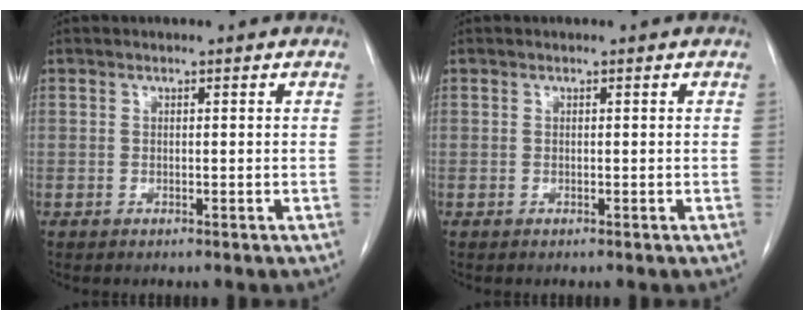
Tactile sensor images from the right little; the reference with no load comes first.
{"total": 0.0}